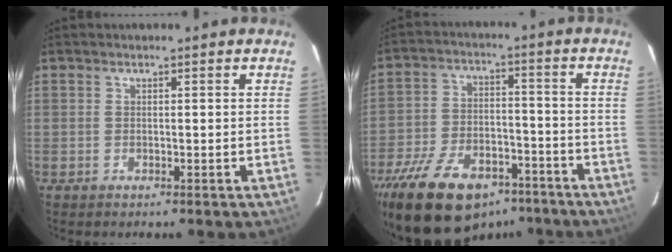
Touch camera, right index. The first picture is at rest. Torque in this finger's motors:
{"motor_torque": [1.36, -0.78, 0.70, 0.18]}